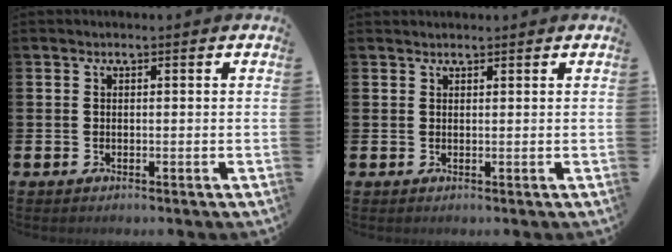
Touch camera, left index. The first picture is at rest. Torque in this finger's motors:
{"motor_torque": [0.18, -1.44, -0.09, -0.04]}